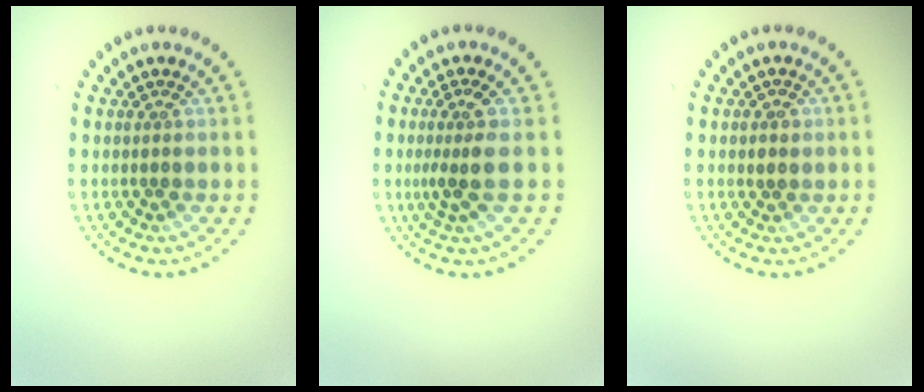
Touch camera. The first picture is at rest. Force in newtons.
{"total": 2.6, "press": 1.9, "slide": 1.7}
{"total": 0.6, "press": 0.6, "slide": 0.3}